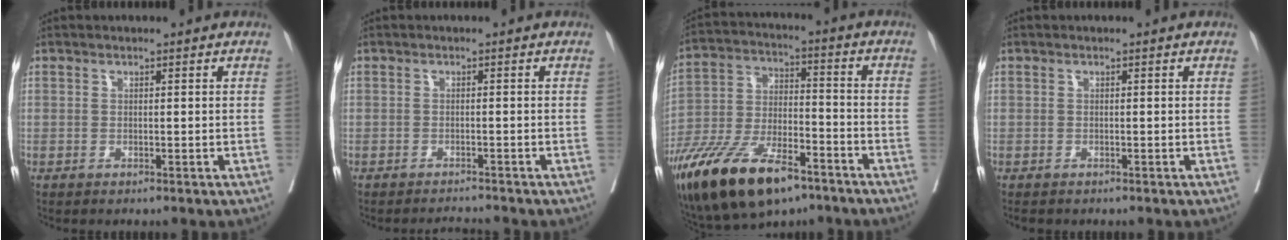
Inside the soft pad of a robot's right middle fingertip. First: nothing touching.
{"total": 1.5, "force": [-1.4, -0.5, -0.3], "torque": [0.003, -0.011, -0.018]}
{"total": 19.8, "force": [-13.1, 7.0, 13.1], "torque": [-0.270, -0.020, -0.236]}
{"total": 1.0, "force": [-0.9, 0.4, 0.3], "torque": [-0.010, -0.003, -0.015]}